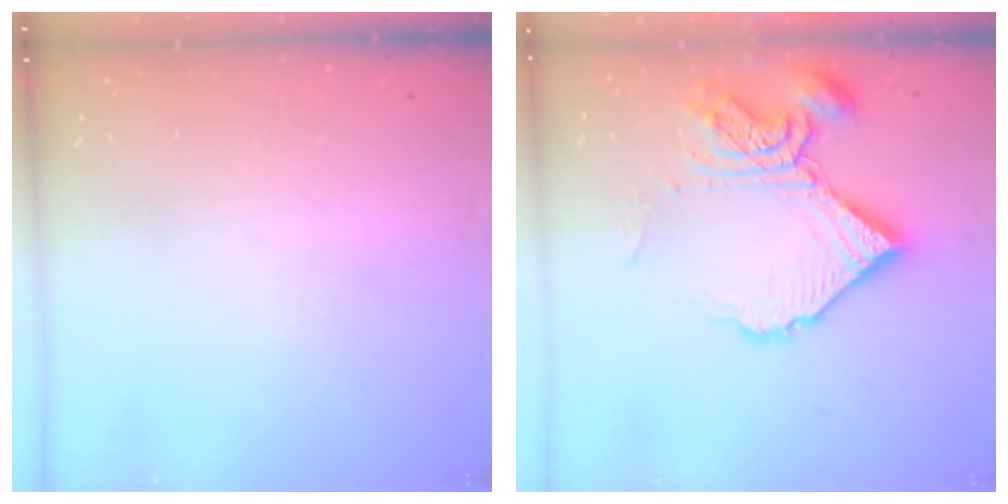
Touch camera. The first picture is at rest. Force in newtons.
{"total": 14.3, "press": 14.2, "slide": 1.6}